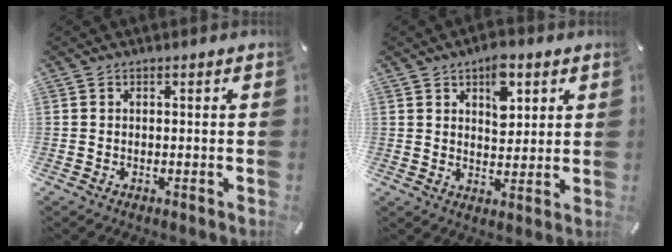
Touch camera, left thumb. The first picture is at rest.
{"total": 8.2, "force": [3.9, 5.1, 5.2], "torque": [-0.056, -0.012, 0.062]}